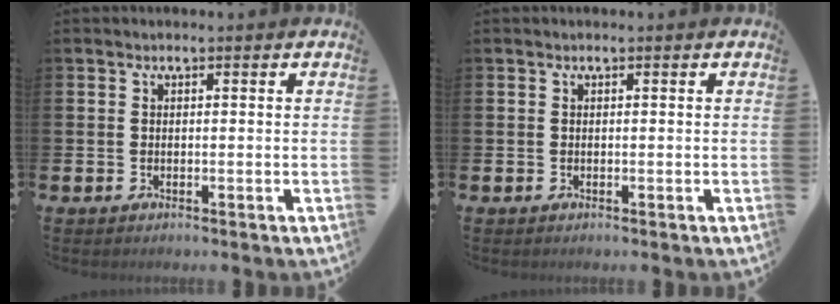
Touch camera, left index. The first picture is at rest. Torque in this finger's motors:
{"motor_torque": [0.00, 0.00, 0.02, 0.00]}